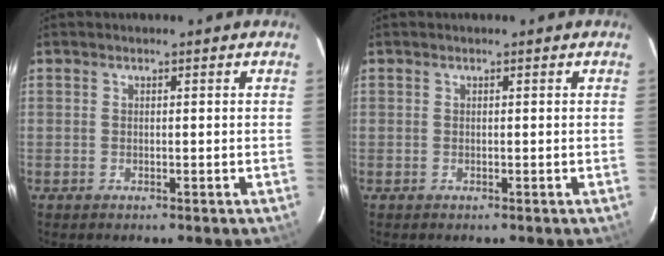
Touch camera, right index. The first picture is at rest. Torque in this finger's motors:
{"motor_torque": [0.00, 0.00, 0.00, 0.00]}